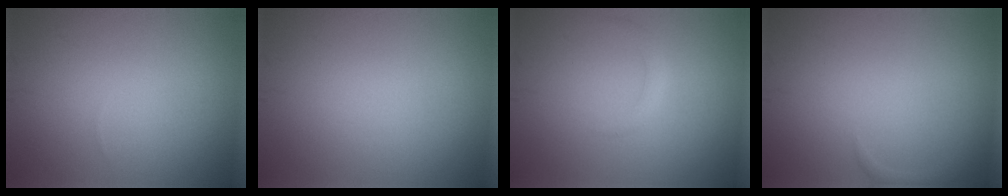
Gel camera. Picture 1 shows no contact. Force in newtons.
{"total": 0.0}
{"total": 1.1, "press": 1.1, "slide": 0.1}
{"total": 1.0, "press": 1.0, "slide": 0.1}